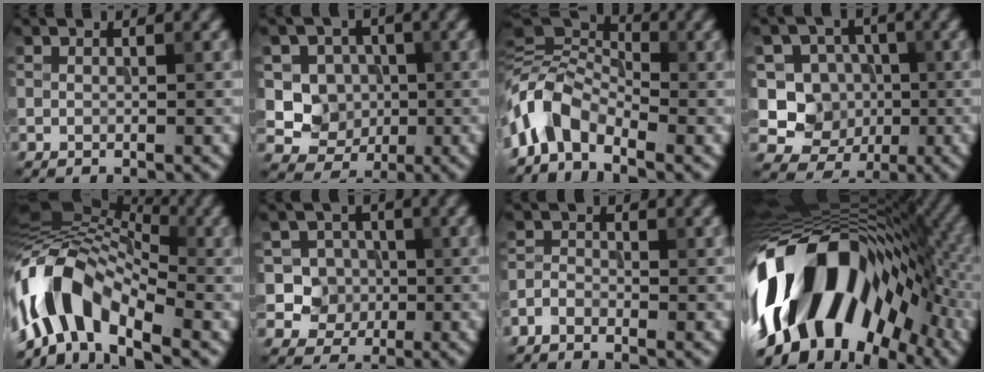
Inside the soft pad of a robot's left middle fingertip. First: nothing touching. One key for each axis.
{"total": 5.4, "fx": 0.0, "fy": 5.0, "fz": 2.0, "tx": -0.009, "ty": -0.004, "tz": -0.019}
{"total": 5.8, "fx": -2.6, "fy": 3.3, "fz": 4.0, "tx": -0.086, "ty": 0.013, "tz": -0.071}
{"total": 6.9, "fx": -0.7, "fy": 6.4, "fz": 2.4, "tx": -0.017, "ty": -0.004, "tz": -0.037}
{"total": 9.5, "fx": -4.4, "fy": 5.0, "fz": 6.8, "tx": -0.120, "ty": 0.023, "tz": -0.100}
{"total": 3.9, "fx": -0.4, "fy": 3.7, "fz": 1.2, "tx": -0.003, "ty": -0.002, "tz": -0.026}
{"total": 1.4, "fx": -1.2, "fy": 0.5, "fz": 0.3, "tx": -0.005, "ty": 0.005, "tz": -0.031}
{"total": 18.5, "fx": -5.2, "fy": 11.1, "fz": 13.9, "tx": -0.237, "ty": 0.008, "tz": -0.103}